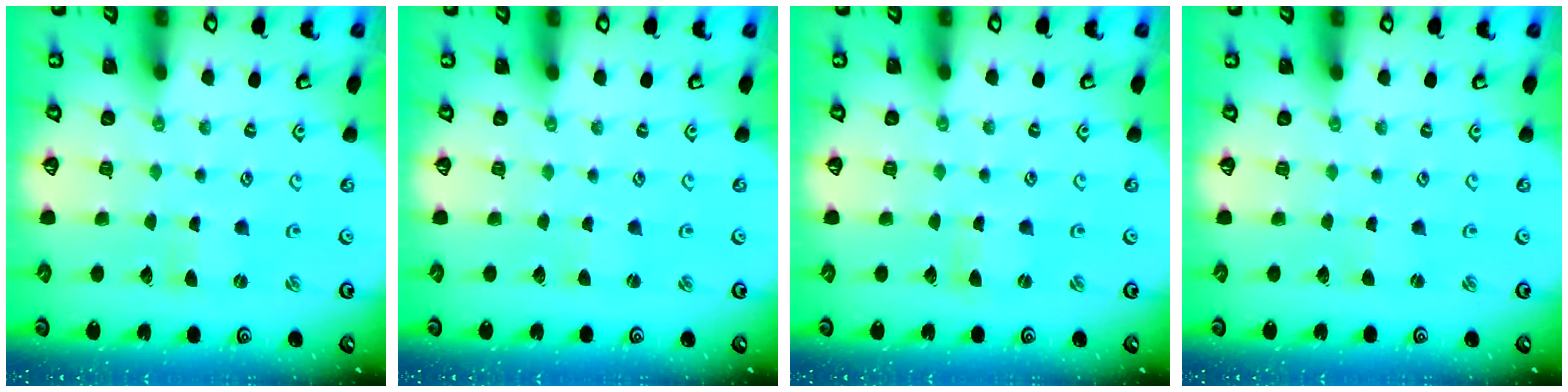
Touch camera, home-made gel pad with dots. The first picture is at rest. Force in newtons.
{"total": 1.6, "press": 1.6, "slide": 0.4}
{"total": 0.0}
{"total": 1.0, "press": 1.0, "slide": 0.2}